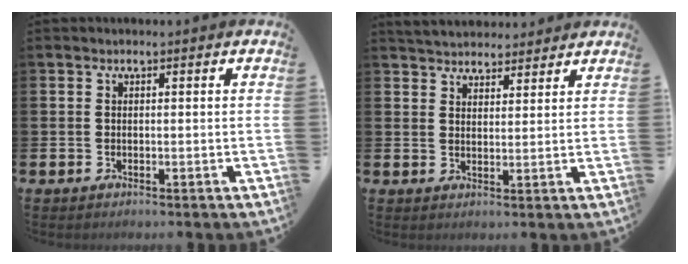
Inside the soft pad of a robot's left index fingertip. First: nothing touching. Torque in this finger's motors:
{"motor_torque": [1.07, -1.07, 0.25, 0.04]}